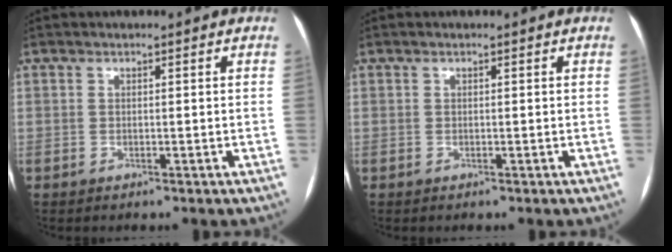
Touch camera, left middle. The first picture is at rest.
{"total": 0.0}